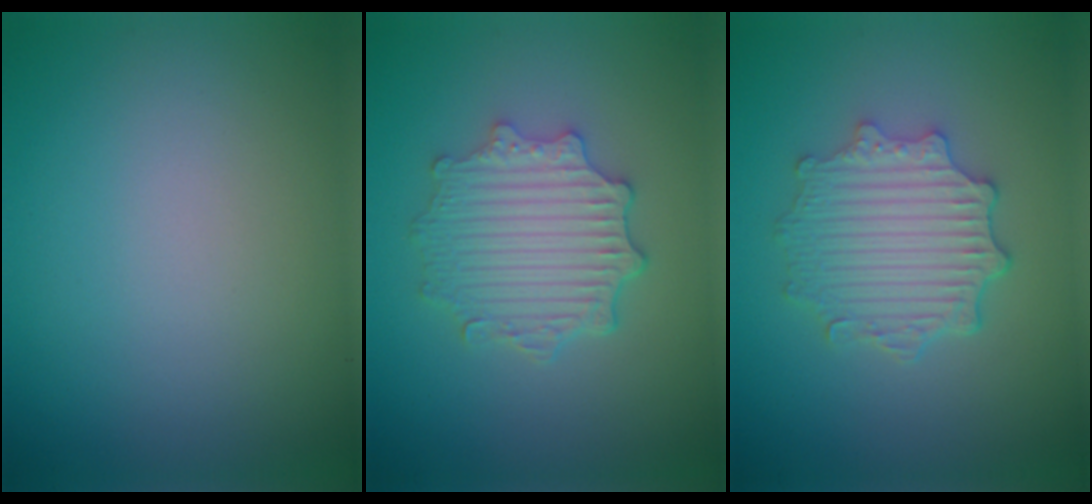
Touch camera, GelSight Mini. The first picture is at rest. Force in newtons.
{"total": 4.6, "press": 3.8, "slide": 2.6}
{"total": 4.6, "press": 3.8, "slide": 2.7}